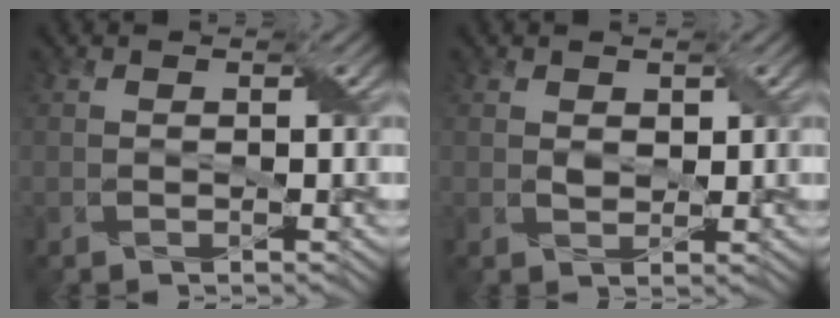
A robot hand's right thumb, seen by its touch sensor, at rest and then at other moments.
{"total": 1.4, "force": [0.7, 0.9, 0.8], "torque": [-0.019, -0.002, 0.015]}